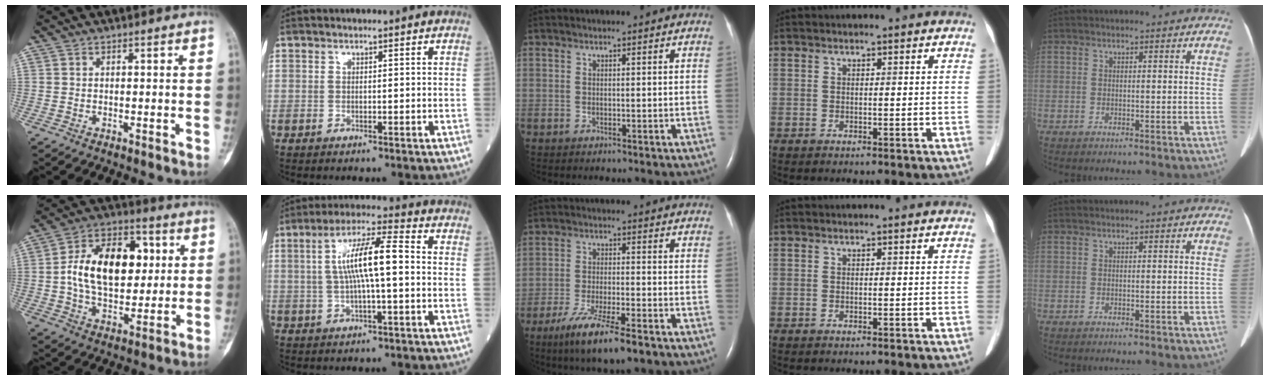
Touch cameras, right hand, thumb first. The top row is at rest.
{"thumb": {"total": 18.5, "force": [2.6, 11.6, 14.2], "torque": [-0.207, 0.012, 0.042]}, "index": {"total": 10.1, "force": [0.5, 1.4, 10.0], "torque": [-0.184, 0.021, 0.004]}, "middle": {"total": 9.8, "force": [-6.4, 1.0, 7.4], "torque": [-0.142, -0.024, -0.106]}}